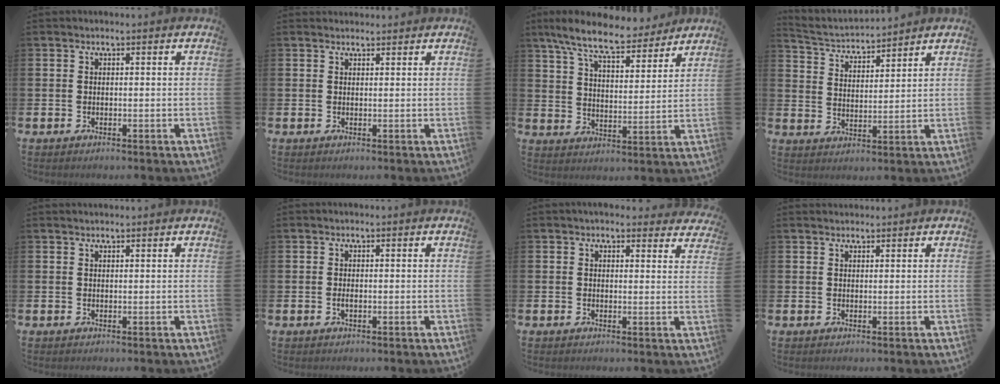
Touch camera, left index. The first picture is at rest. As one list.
[{"total": 1.1, "force": [1.1, 0.3, 0.0], "torque": [0.012, -0.002, 0.018]}, {"total": 9.5, "force": [8.5, 1.8, 3.8], "torque": [-0.098, -0.041, 0.151]}, {"total": 3.7, "force": [3.6, 0.7, 0.1], "torque": [-0.020, -0.030, 0.061]}, {"total": 0.8, "force": [0.8, 0.1, 0.1], "torque": [0.012, -0.004, 0.012]}, {"total": 0.7, "force": [-0.1, 0.3, 0.6], "torque": [-0.013, 0.000, -0.003]}, {"total": 2.7, "force": [2.6, 0.7, 0.1], "torque": [0.006, -0.016, 0.046]}, {"total": 1.1, "force": [1.0, 0.2, 0.0], "torque": [0.014, -0.004, 0.017]}]